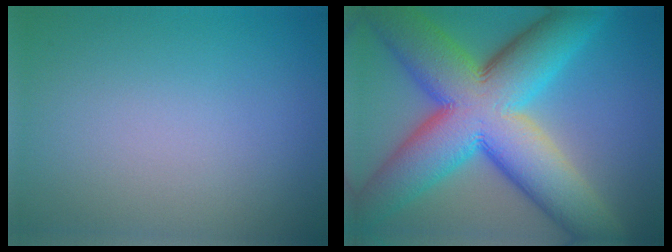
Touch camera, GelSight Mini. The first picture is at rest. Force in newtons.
{"total": 16.4, "press": 16.4, "slide": 0.5}